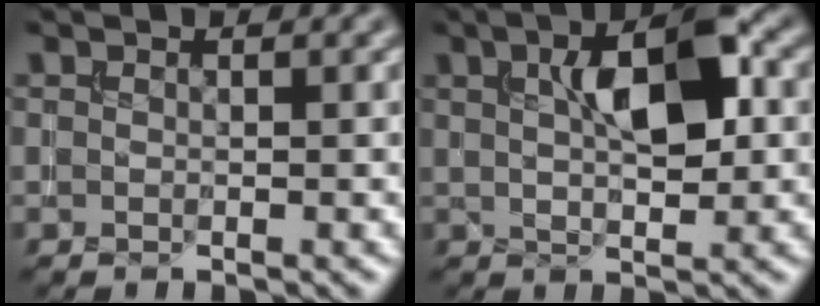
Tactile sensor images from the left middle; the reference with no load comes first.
{"total": 6.6, "force": [1.7, 2.6, 5.8], "torque": [-0.093, 0.009, 0.028]}